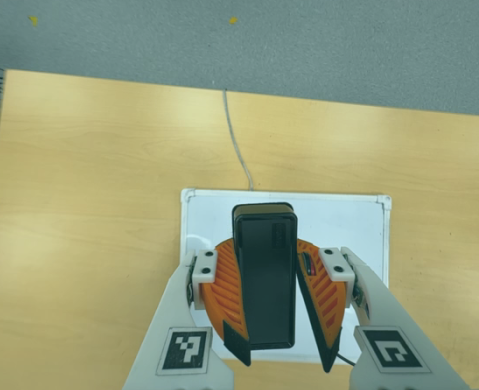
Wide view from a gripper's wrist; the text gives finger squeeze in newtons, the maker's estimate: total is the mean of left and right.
{"total": 10.0, "left": 10.1, "right": 9.9}